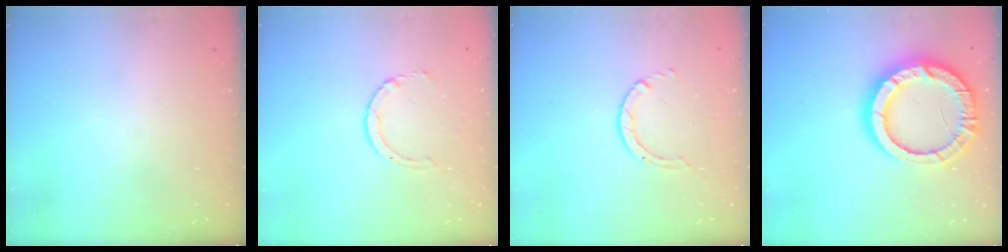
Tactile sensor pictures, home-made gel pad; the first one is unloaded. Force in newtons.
{"total": 2.9, "press": 2.9, "slide": 0.4}
{"total": 1.7, "press": 1.7, "slide": 0.1}
{"total": 17.9, "press": 17.9, "slide": 1.7}